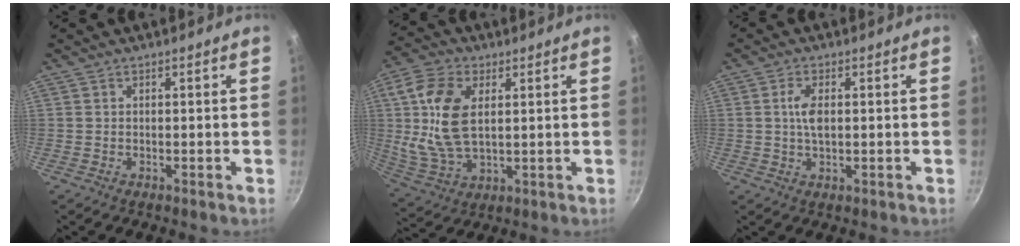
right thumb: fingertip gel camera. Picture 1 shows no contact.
{"total": 15.0, "force": [2.9, 8.6, 12.0], "torque": [-0.232, -0.005, 0.059]}
{"total": 5.1, "force": [0.6, 2.5, 4.4], "torque": [-0.086, 0.003, 0.011]}